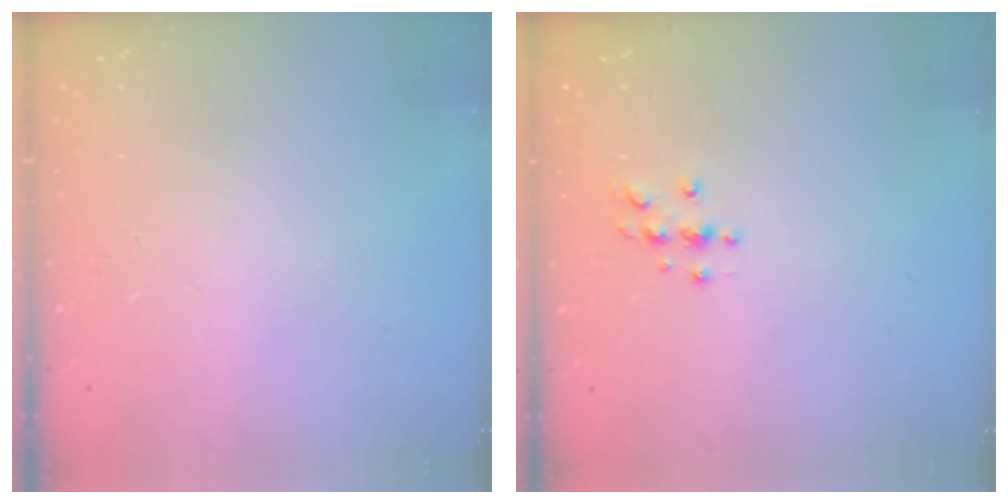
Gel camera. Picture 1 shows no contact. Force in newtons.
{"total": 3.7, "press": 3.6, "slide": 0.5}